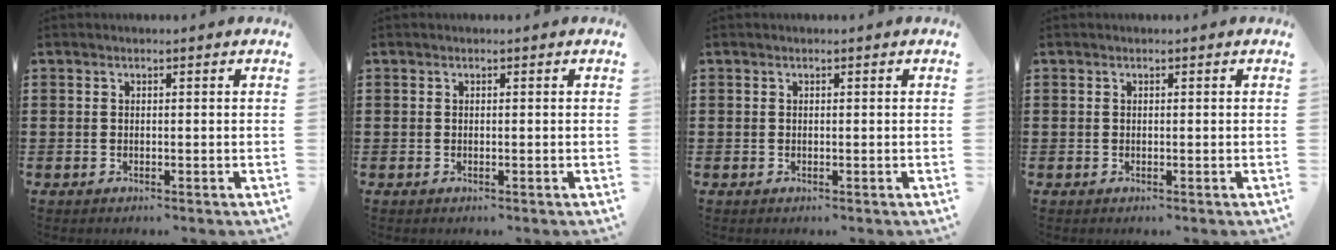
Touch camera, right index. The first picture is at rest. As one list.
[{"total": 0.0}, {"total": 0.0}, {"total": 0.0}]